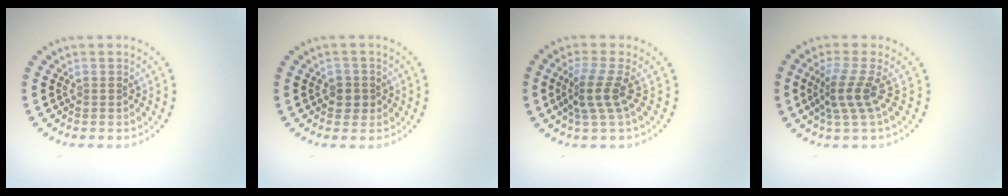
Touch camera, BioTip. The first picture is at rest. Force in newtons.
{"total": 1.7, "press": 1.6, "slide": 0.6}
{"total": 2.9, "press": 2.0, "slide": 2.1}
{"total": 2.9, "press": 1.9, "slide": 2.2}